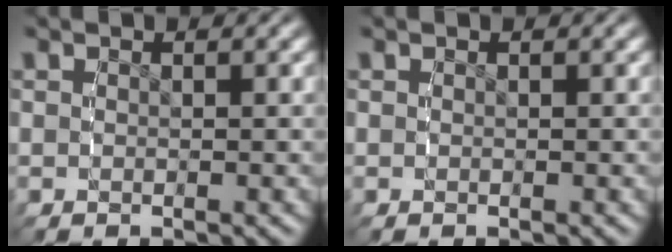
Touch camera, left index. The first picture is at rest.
{"total": 0.0}